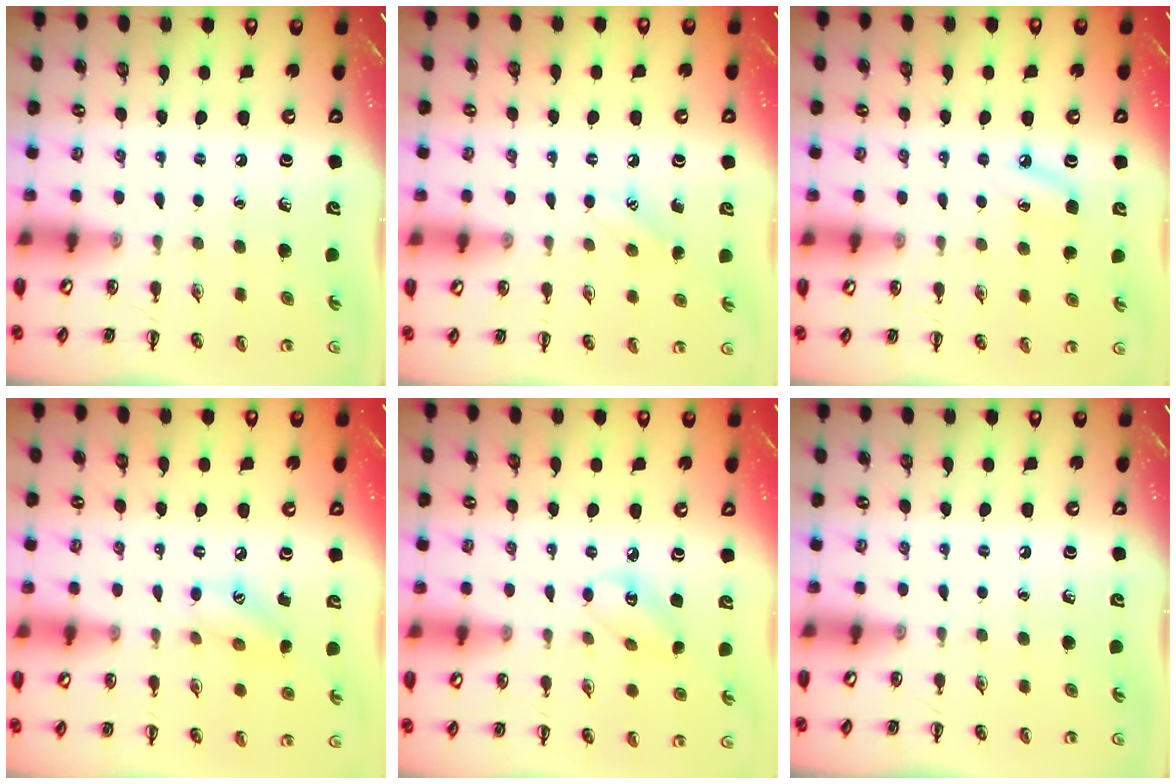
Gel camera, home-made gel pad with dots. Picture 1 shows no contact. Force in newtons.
{"total": 6.3, "press": 6.1, "slide": 1.7}
{"total": 4.5, "press": 4.3, "slide": 1.4}
{"total": 7.2, "press": 7.2, "slide": 0.7}
{"total": 3.8, "press": 3.8, "slide": 0.7}
{"total": 0.0}